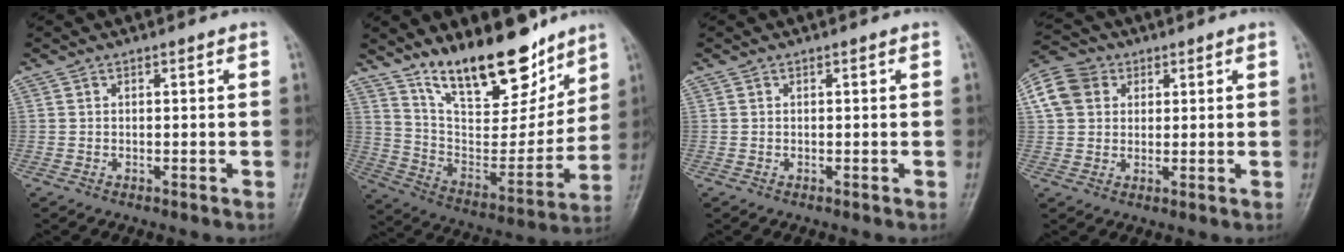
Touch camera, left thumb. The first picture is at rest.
{"total": 21.0, "force": [15.0, 8.3, 12.3], "torque": [-0.148, -0.087, 0.260]}
{"total": 0.0}
{"total": 9.3, "force": [2.9, 7.6, 4.6], "torque": [-0.080, 0.012, 0.046]}